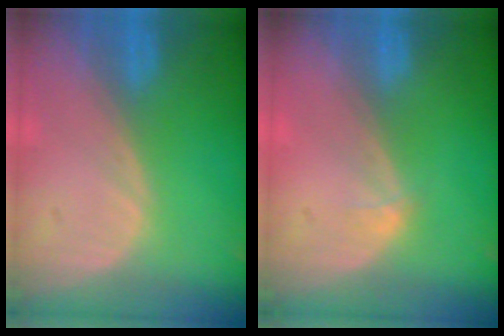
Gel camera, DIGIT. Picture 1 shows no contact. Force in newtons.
{"total": 0.7, "press": 0.7, "slide": 0.1}